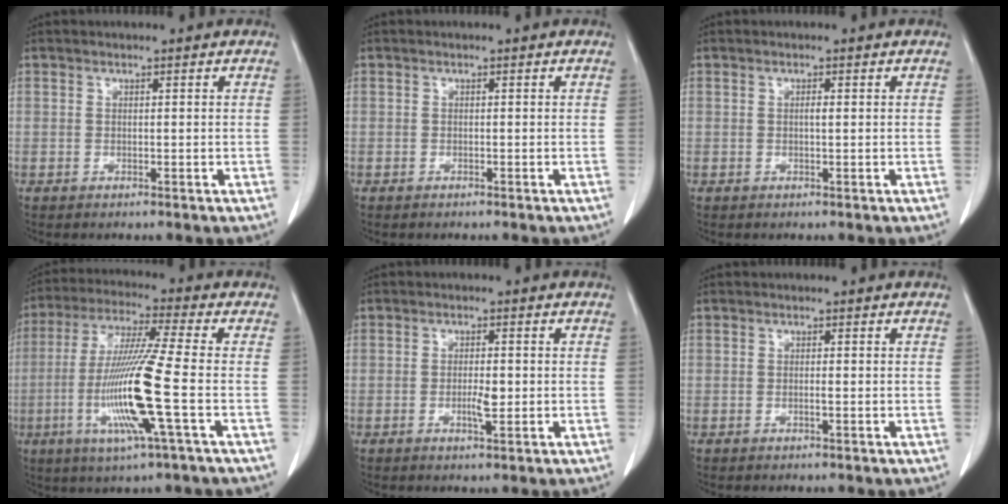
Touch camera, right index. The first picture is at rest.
{"total": 0.0}
{"total": 0.7, "force": [0.1, 0.1, 0.7], "torque": [-0.015, 0.000, 0.001]}
{"total": 14.2, "force": [-3.4, -1.0, 13.8], "torque": [-0.283, -0.016, -0.071]}
{"total": 2.8, "force": [-0.4, 0.6, 2.7], "torque": [-0.047, 0.001, -0.002]}
{"total": 0.6, "force": [-0.1, 0.0, 0.6], "torque": [-0.011, 0.001, 0.001]}